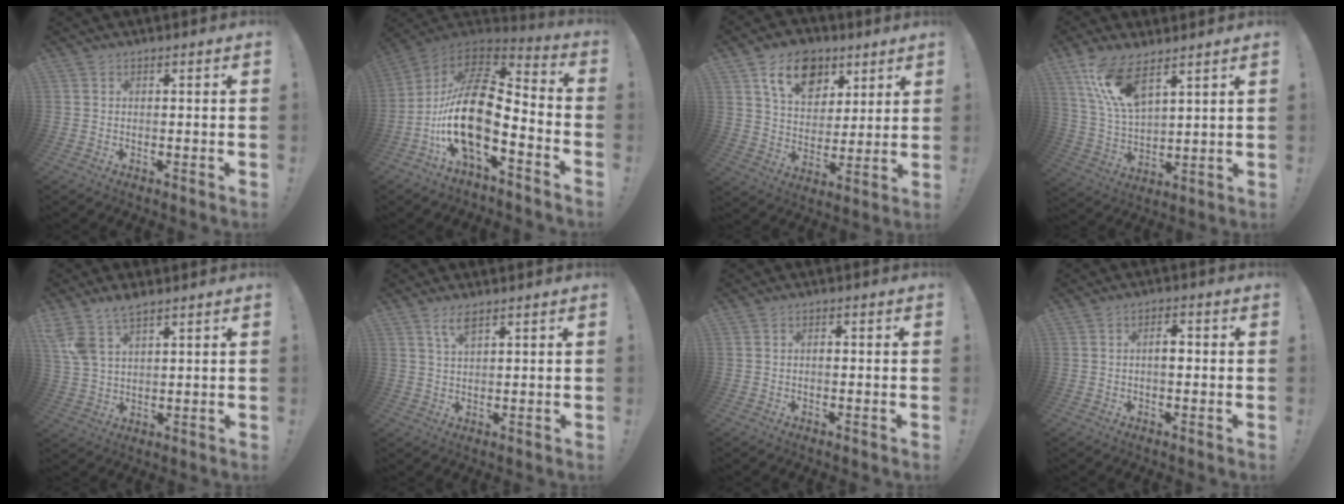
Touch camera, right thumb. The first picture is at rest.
{"total": 20.7, "force": [-4.9, 8.8, 18.1], "torque": [-0.371, 0.017, -0.085]}
{"total": 14.7, "force": [7.9, 10.1, 7.1], "torque": [-0.097, -0.036, 0.147]}
{"total": 13.0, "force": [8.5, 4.8, 8.5], "torque": [-0.174, -0.041, 0.159]}
{"total": 7.7, "force": [5.3, 3.5, 4.4], "torque": [-0.087, -0.014, 0.103]}
{"total": 4.2, "force": [2.8, 1.0, 3.0], "torque": [-0.057, -0.009, 0.048]}
{"total": 0.7, "force": [-0.2, 0.3, 0.6], "torque": [-0.012, 0.002, -0.005]}
{"total": 3.6, "force": [-0.3, 1.8, 3.1], "torque": [-0.041, 0.006, -0.010]}